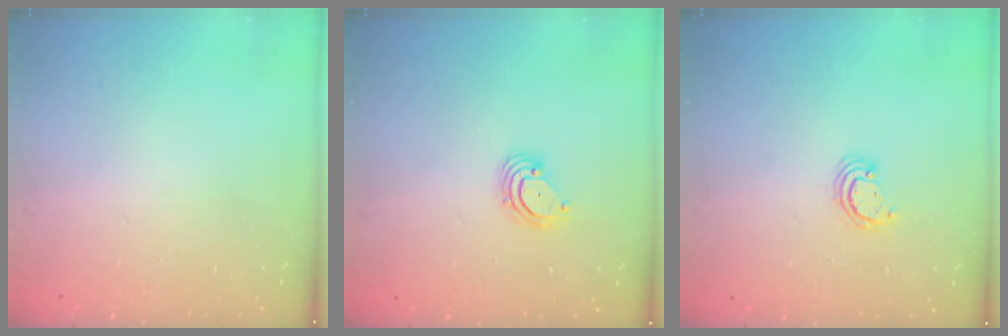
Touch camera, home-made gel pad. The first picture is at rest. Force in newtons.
{"total": 3.4, "press": 3.4, "slide": 0.2}
{"total": 2.6, "press": 2.5, "slide": 0.3}